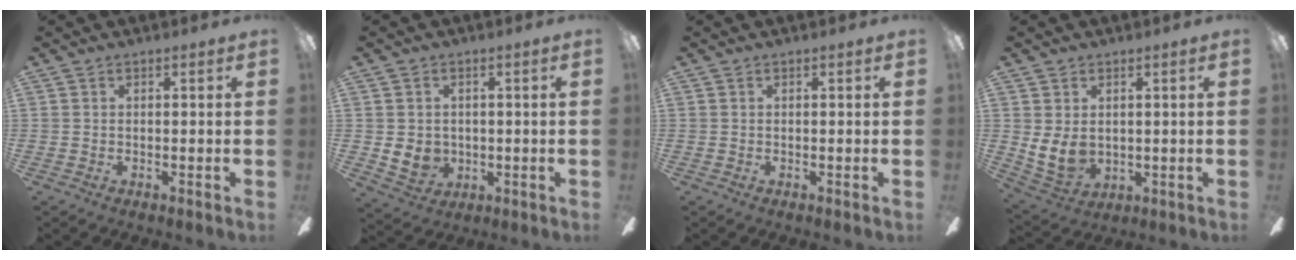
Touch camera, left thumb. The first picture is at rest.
{"total": 5.9, "force": [0.3, 5.4, 2.3], "torque": [-0.055, -0.004, 0.006]}
{"total": 0.0}
{"total": 7.4, "force": [1.7, 5.6, 4.5], "torque": [-0.103, -0.014, 0.031]}